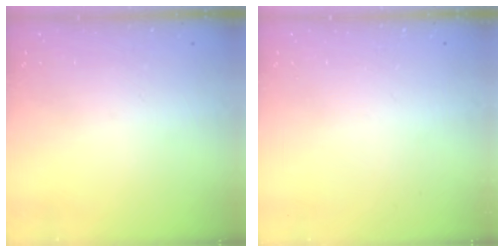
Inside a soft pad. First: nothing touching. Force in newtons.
{"total": 0.0}